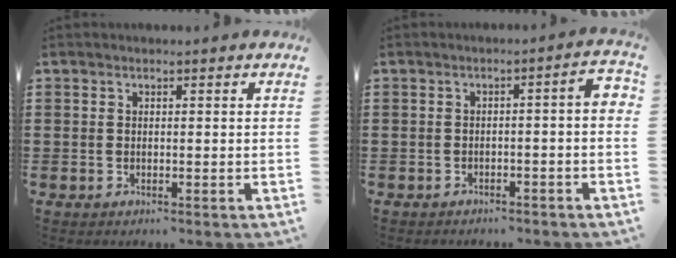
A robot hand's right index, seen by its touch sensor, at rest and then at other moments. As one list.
[{"total": 2.4, "force": [-1.7, 0.0, 1.7], "torque": [-0.029, 0.000, -0.037]}]